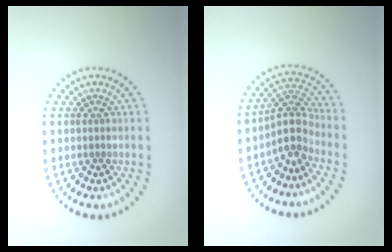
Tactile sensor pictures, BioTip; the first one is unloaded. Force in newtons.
{"total": 3.2, "press": 2.3, "slide": 2.2}